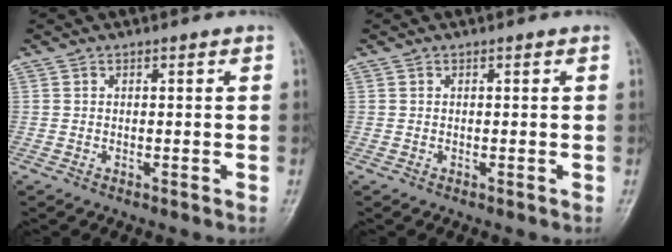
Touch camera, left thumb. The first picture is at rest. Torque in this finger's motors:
{"motor_torque": [0.01, 0.00, -0.05, -0.03, 0.00]}